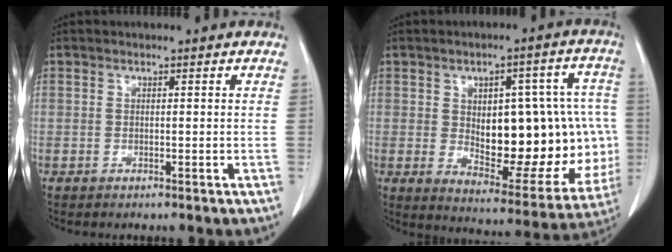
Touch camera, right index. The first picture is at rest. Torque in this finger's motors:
{"motor_torque": [1.11, -0.48, 0.37, 0.08]}